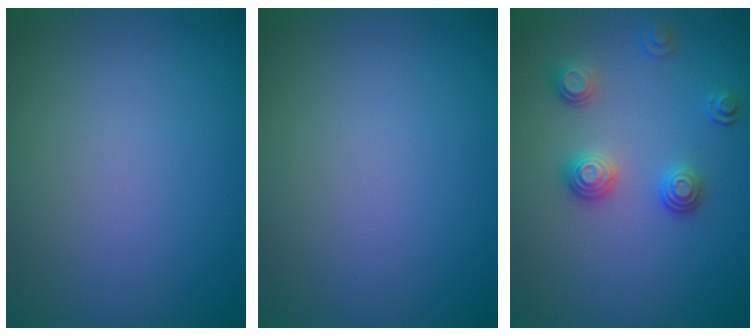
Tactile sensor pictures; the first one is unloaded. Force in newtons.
{"total": 0.0}
{"total": 2.9, "press": 2.5, "slide": 1.5}